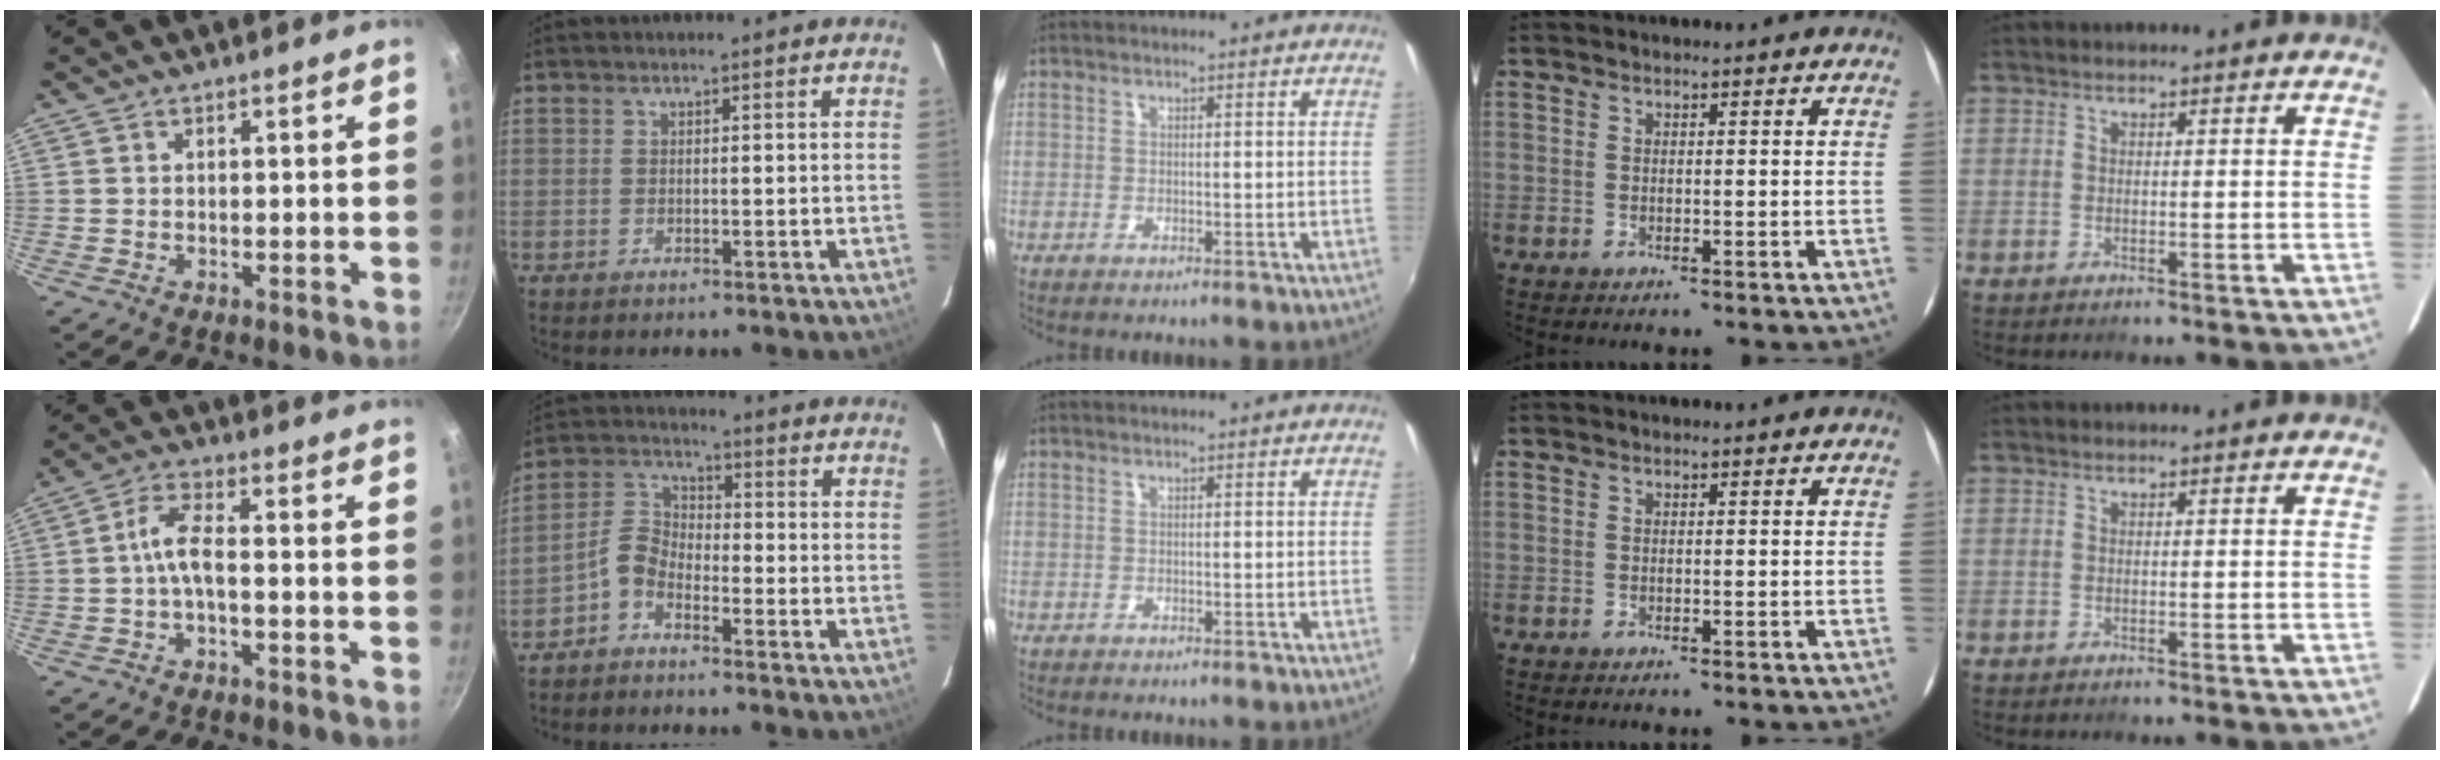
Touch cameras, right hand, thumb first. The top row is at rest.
{"thumb": {"total": 5.1, "force": [-1.5, 1.7, 4.5], "torque": [-0.103, 0.024, -0.036]}, "index": {"total": 5.1, "force": [-3.6, 2.7, 2.4], "torque": [-0.058, 0.019, -0.082]}}